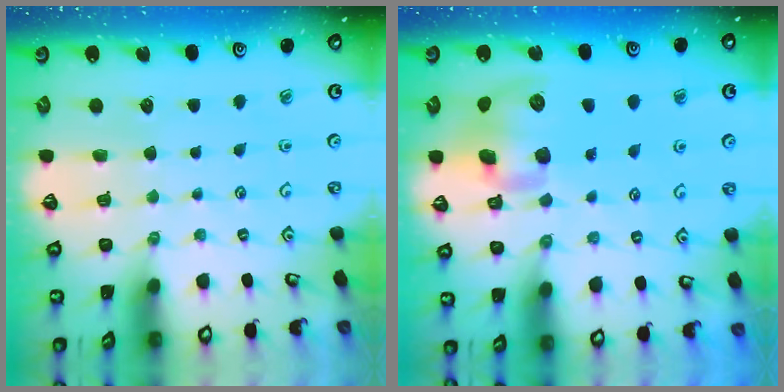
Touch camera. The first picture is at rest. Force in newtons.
{"total": 12.3, "press": 12.1, "slide": 2.0}